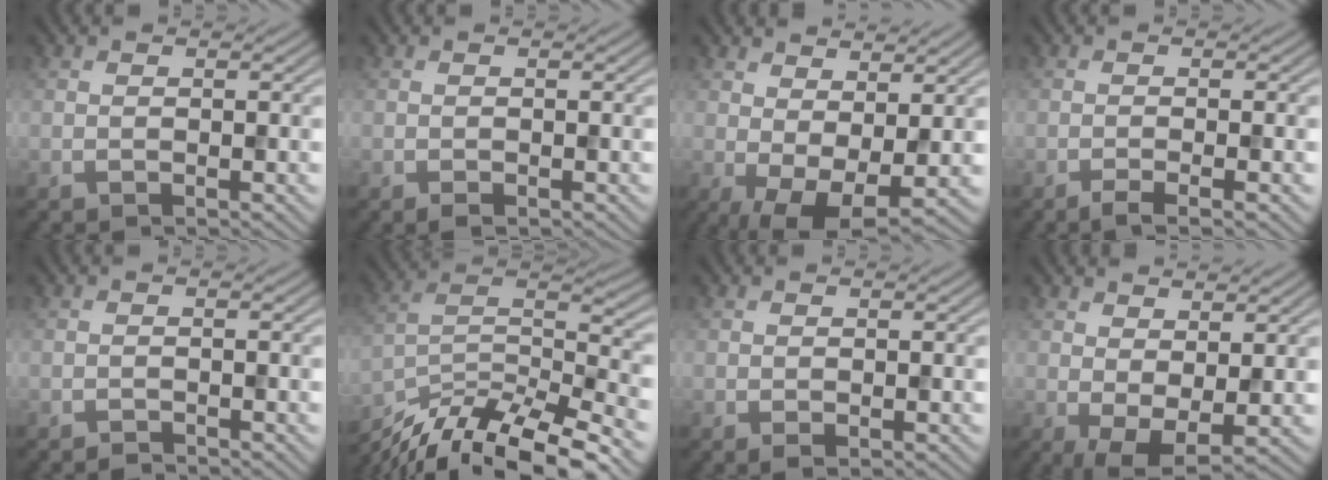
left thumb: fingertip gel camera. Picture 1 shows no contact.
{"total": 0.7, "force": [-0.4, 0.3, 0.5], "torque": [-0.010, -0.002, -0.006]}
{"total": 6.7, "force": [0.8, 3.0, 5.9], "torque": [-0.108, -0.005, 0.019]}
{"total": 2.2, "force": [-1.2, 0.3, 1.9], "torque": [-0.026, 0.005, -0.029]}
{"total": 0.7, "force": [-0.7, 0.0, 0.1], "torque": [-0.001, 0.002, -0.015]}
{"total": 14.5, "force": [-11.1, 4.2, 8.4], "torque": [-0.173, -0.008, -0.191]}
{"total": 0.6, "force": [-0.1, 0.3, 0.5], "torque": [-0.010, -0.002, -0.002]}
{"total": 4.5, "force": [1.1, 1.9, 4.0], "torque": [-0.077, -0.004, 0.020]}